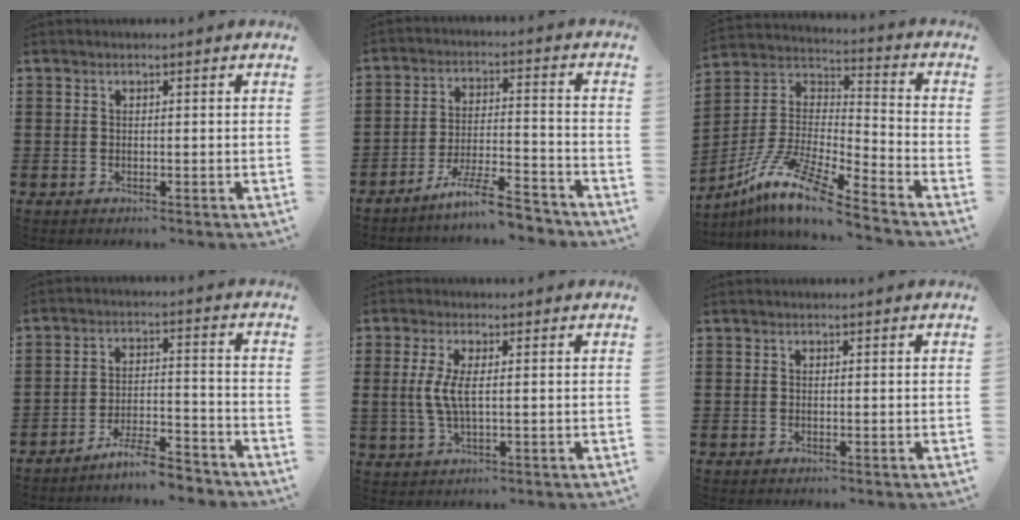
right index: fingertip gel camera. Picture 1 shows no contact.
{"total": 8.5, "force": [-7.1, 0.6, 4.7], "torque": [-0.082, 0.005, -0.131]}
{"total": 11.9, "force": [-9.3, 0.8, 7.4], "torque": [-0.162, -0.003, -0.189]}
{"total": 6.3, "force": [-5.7, 0.5, 2.6], "torque": [-0.049, 0.001, -0.108]}
{"total": 4.5, "force": [0.5, 1.4, 4.3], "torque": [-0.105, -0.005, 0.000]}
{"total": 0.0}